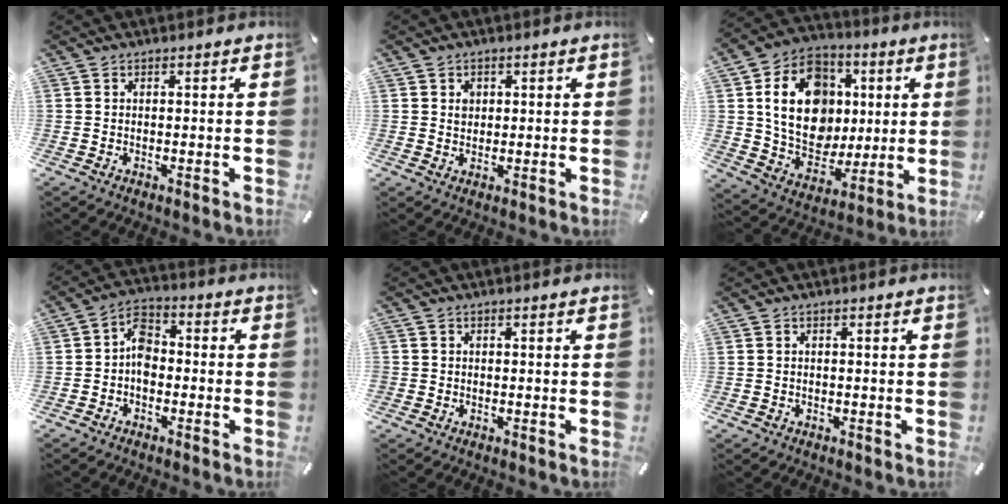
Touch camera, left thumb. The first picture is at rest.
{"total": 2.1, "force": [0.6, 1.9, 0.6], "torque": [0.001, -0.002, 0.007]}
{"total": 19.3, "force": [3.4, 15.6, 10.8], "torque": [-0.192, -0.005, 0.068]}
{"total": 6.4, "force": [-1.5, 4.6, 4.3], "torque": [-0.079, 0.023, -0.025]}
{"total": 1.1, "force": [-0.4, 1.0, 0.2], "torque": [-0.001, 0.003, -0.009]}
{"total": 0.7, "force": [-0.3, 0.6, 0.3], "torque": [-0.005, 0.003, -0.008]}